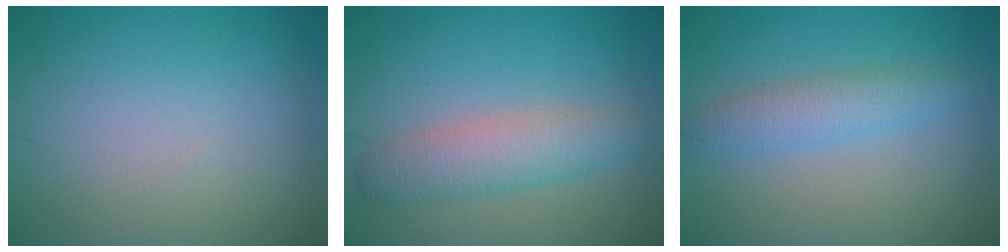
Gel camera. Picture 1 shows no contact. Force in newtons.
{"total": 4.0, "press": 4.0, "slide": 0.1}
{"total": 3.0, "press": 3.0, "slide": 0.1}